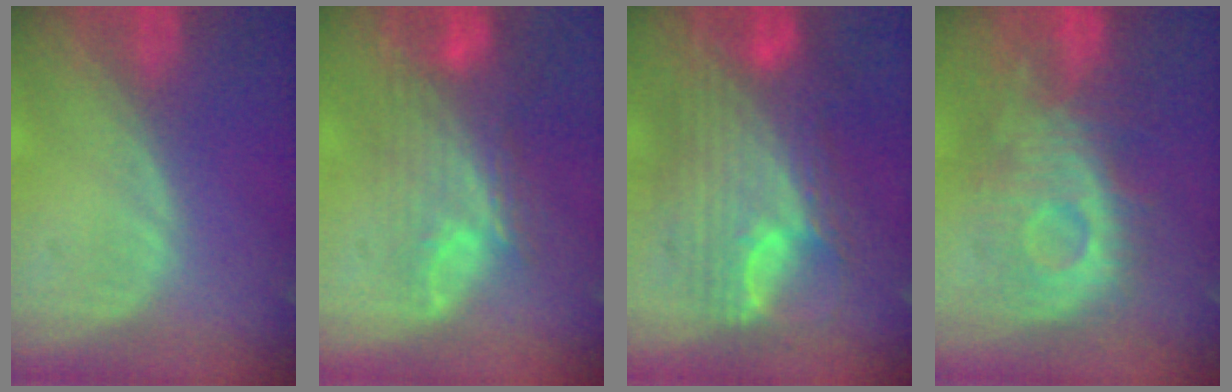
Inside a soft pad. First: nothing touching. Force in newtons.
{"total": 9.0, "press": 8.0, "slide": 4.1}
{"total": 11.9, "press": 11.9, "slide": 1.1}
{"total": 9.9, "press": 9.8, "slide": 1.8}